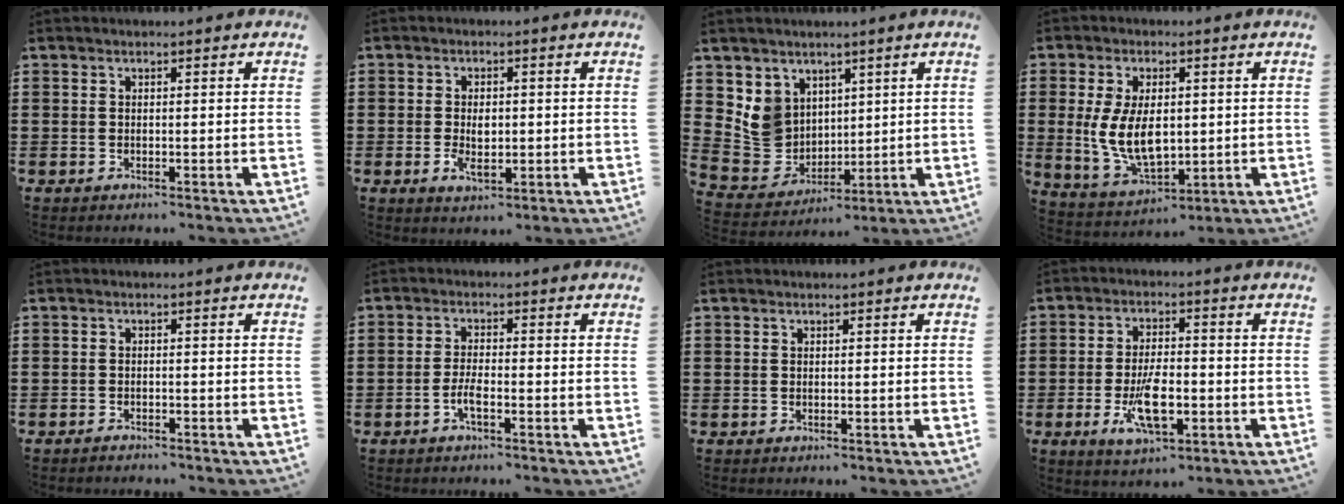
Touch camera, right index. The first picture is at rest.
{"total": 3.5, "force": [-0.4, 1.8, 3.0], "torque": [-0.051, -0.003, -0.008]}
{"total": 7.5, "force": [2.8, 6.8, 1.7], "torque": [-0.070, 0.001, 0.061]}
{"total": 9.2, "force": [0.4, 5.2, 7.6], "torque": [-0.162, 0.002, 0.003]}
{"total": 1.2, "force": [-1.2, 0.1, -0.1], "torque": [-0.003, 0.003, -0.025]}
{"total": 3.0, "force": [-1.4, 0.5, 2.6], "torque": [-0.061, -0.007, -0.028]}
{"total": 0.0}
{"total": 7.9, "force": [-2.5, 3.0, 6.9], "torque": [-0.146, -0.012, -0.044]}